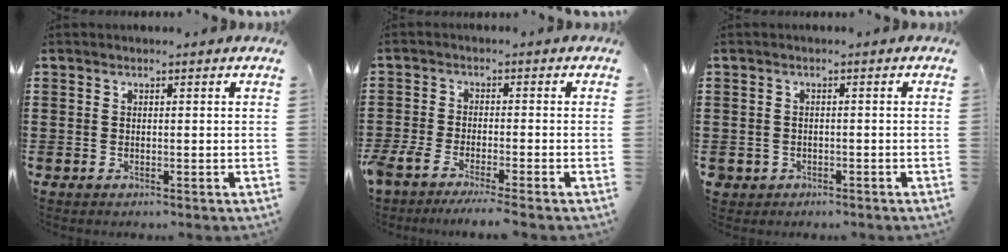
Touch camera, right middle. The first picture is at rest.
{"total": 3.5, "force": [-3.0, 0.2, 1.7], "torque": [-0.053, -0.011, -0.067]}
{"total": 1.2, "force": [-0.8, 0.8, 0.0], "torque": [-0.004, 0.002, -0.020]}